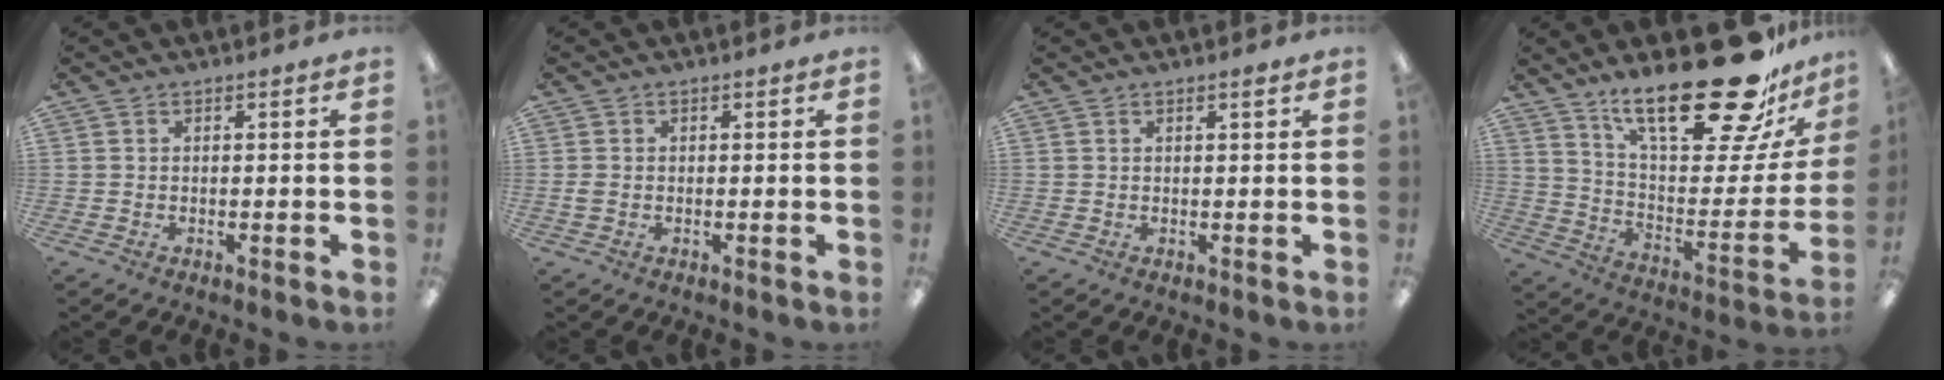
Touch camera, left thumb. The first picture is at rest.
{"total": 1.3, "force": [-0.2, 0.9, 0.9], "torque": [-0.017, 0.003, -0.004]}
{"total": 1.0, "force": [0.8, 0.1, 0.7], "torque": [-0.006, -0.003, 0.011]}
{"total": 28.6, "force": [20.0, 8.8, 18.3], "torque": [-0.267, -0.136, 0.330]}